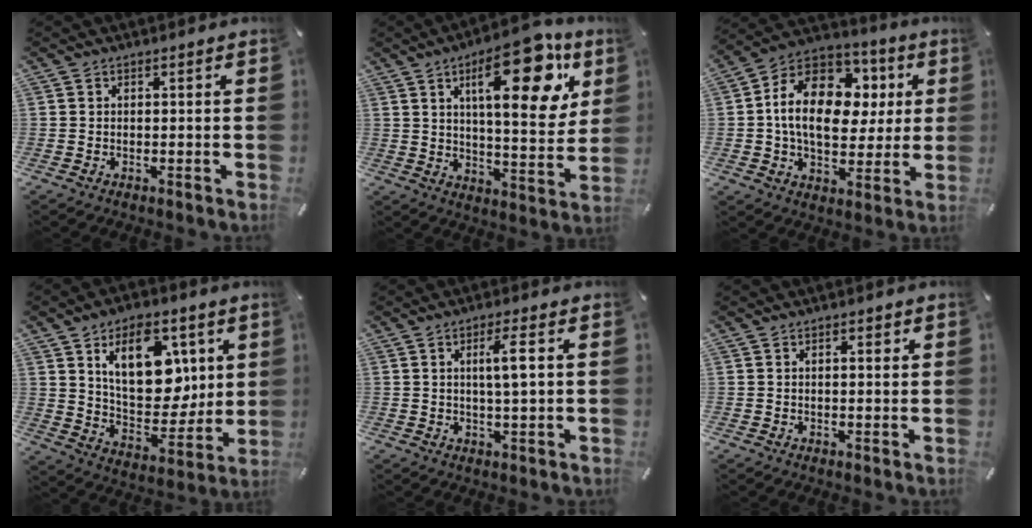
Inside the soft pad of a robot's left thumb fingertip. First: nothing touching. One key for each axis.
{"total": 21.7, "fx": 10.0, "fy": 8.0, "fz": 17.4, "tx": -0.246, "ty": -0.042, "tz": 0.148}
{"total": 17.8, "fx": 2.4, "fy": 12.8, "fz": 12.2, "tx": -0.223, "ty": -0.003, "tz": 0.042}
{"total": 17.4, "fx": 7.4, "fy": 10.9, "fz": 11.3, "tx": -0.164, "ty": -0.029, "tz": 0.133}
{"total": 5.8, "fx": 1.0, "fy": 0.7, "fz": 5.7, "tx": -0.110, "ty": 0.000, "tz": 0.013}
{"total": 1.4, "fx": 0.5, "fy": 0.6, "fz": 1.1, "tx": -0.023, "ty": 0.004, "tz": 0.008}